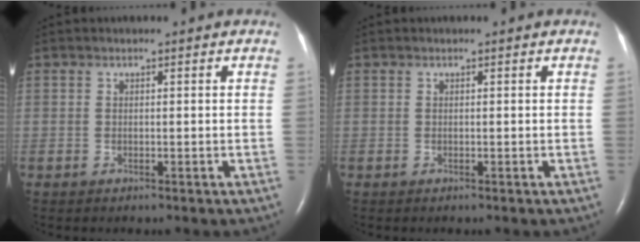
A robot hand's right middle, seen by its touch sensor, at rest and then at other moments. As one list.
[{"total": 0.0}]